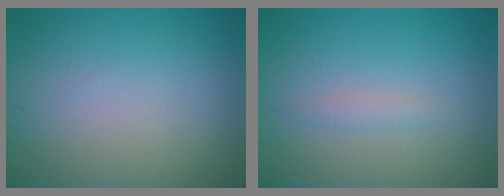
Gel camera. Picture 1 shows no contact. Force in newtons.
{"total": 1.0, "press": 1.0, "slide": 0.1}